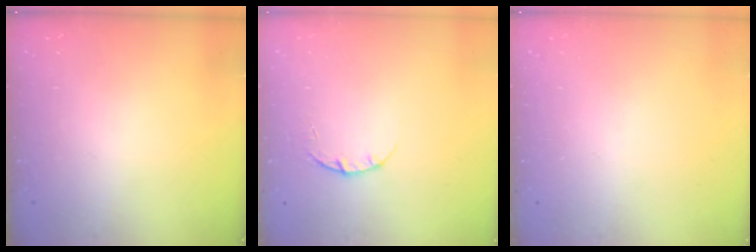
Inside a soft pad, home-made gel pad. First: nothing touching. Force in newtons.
{"total": 2.3, "press": 2.3, "slide": 0.3}
{"total": 0.0}